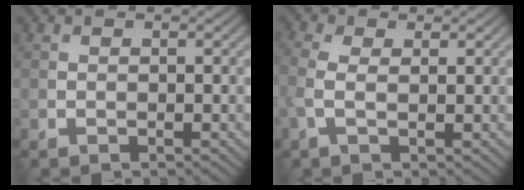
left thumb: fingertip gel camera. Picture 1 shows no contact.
{"total": 3.4, "force": [0.2, 1.7, 2.9], "torque": [-0.088, 0.004, -0.001]}